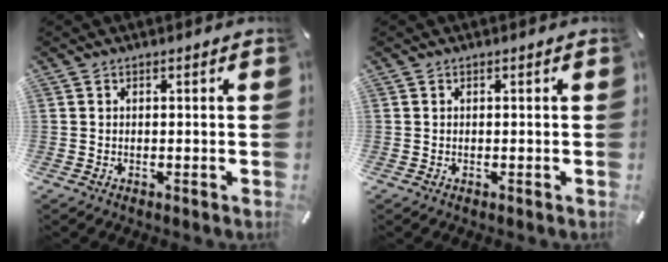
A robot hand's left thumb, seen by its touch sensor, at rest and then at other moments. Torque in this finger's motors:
{"motor_torque": [-0.24, 0.28, -0.02, -0.03, 0.01]}